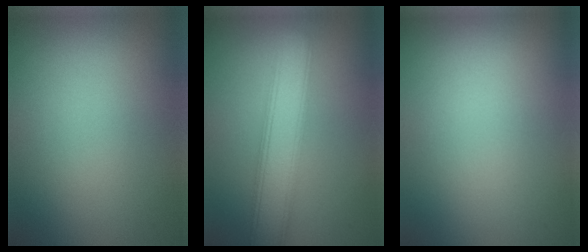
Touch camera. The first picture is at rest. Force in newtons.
{"total": 5.6, "press": 5.6, "slide": 0.2}
{"total": 0.0}